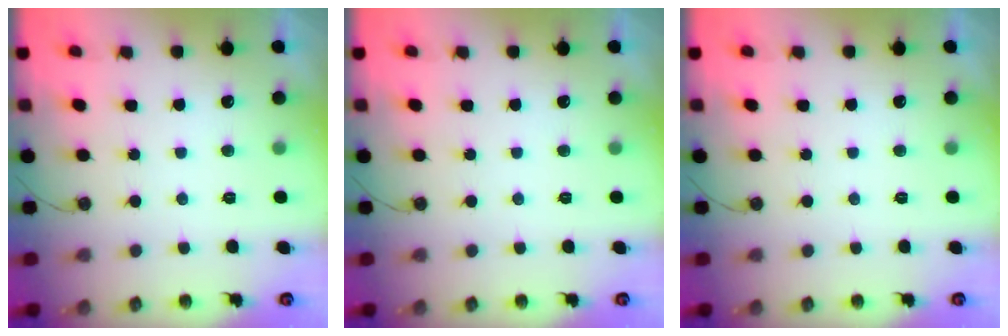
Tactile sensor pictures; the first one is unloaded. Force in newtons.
{"total": 0.0}
{"total": 0.0}